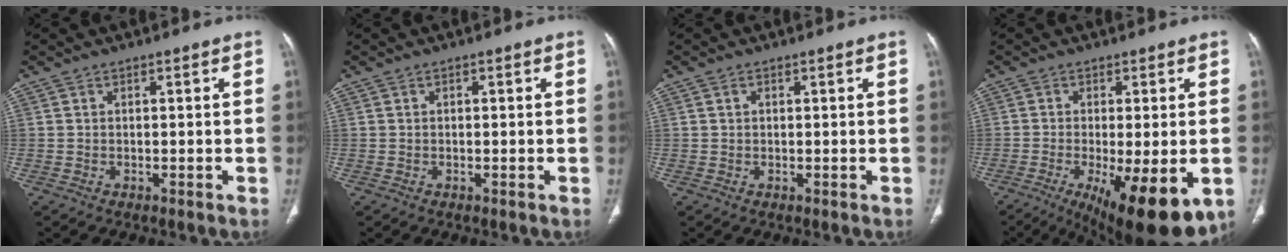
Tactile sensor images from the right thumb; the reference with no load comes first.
{"total": 0.0}
{"total": 0.7, "force": [0.2, 0.5, 0.4], "torque": [-0.007, 0.001, 0.004]}
{"total": 15.9, "force": [-5.9, 4.8, 14.0], "torque": [-0.184, -0.022, -0.076]}